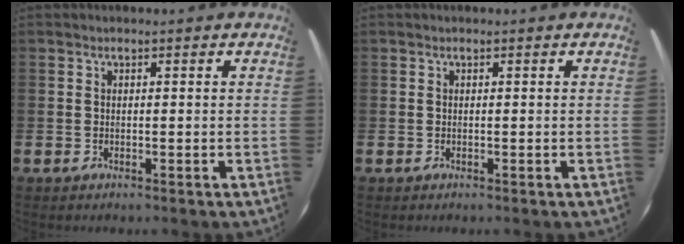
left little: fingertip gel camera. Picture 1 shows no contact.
{"total": 0.0}